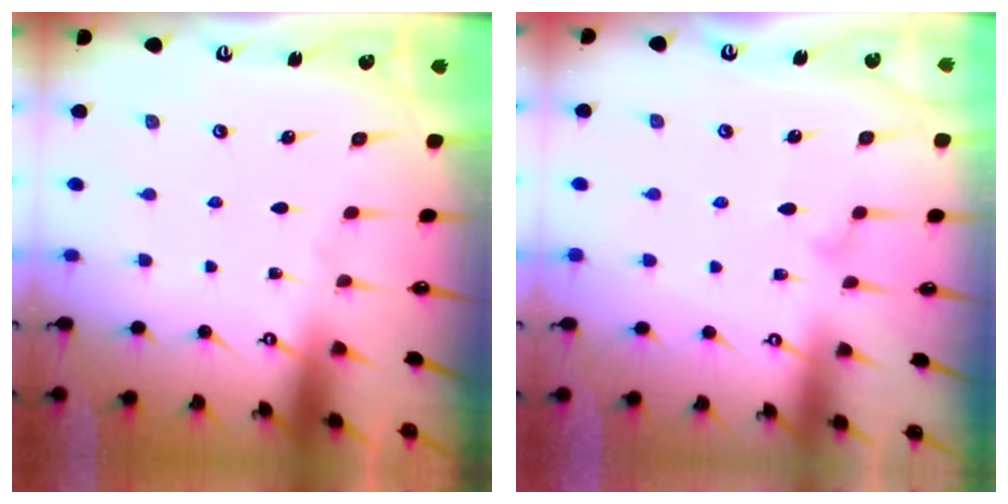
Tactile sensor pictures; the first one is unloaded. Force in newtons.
{"total": 6.8, "press": 6.7, "slide": 0.4}